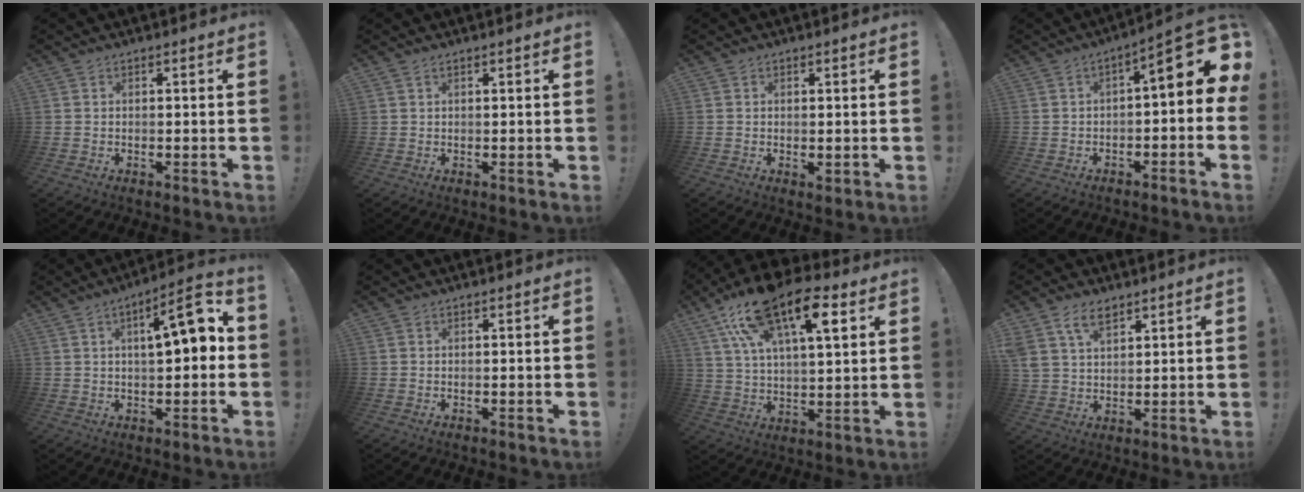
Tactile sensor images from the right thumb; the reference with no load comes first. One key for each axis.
{"total": 0.8, "fx": 0.5, "fy": 0.3, "fz": 0.5, "tx": -0.011, "ty": 0.001, "tz": 0.010}
{"total": 0.9, "fx": 0.0, "fy": 0.5, "fz": 0.8, "tx": -0.008, "ty": -0.001, "tz": 0.002}
{"total": 10.4, "fx": 2.6, "fy": 2.2, "fz": 9.9, "tx": -0.130, "ty": -0.020, "tz": 0.034}
{"total": 9.9, "fx": 2.1, "fy": 2.6, "fz": 9.3, "tx": -0.115, "ty": -0.016, "tz": 0.025}
{"total": 0.0}
{"total": 19.6, "fx": 10.6, "fy": 8.0, "fz": 14.4, "tx": -0.242, "ty": -0.046, "tz": 0.178}
{"total": 7.7, "fx": 5.1, "fy": 4.2, "fz": 4.0, "tx": -0.076, "ty": -0.012, "tz": 0.098}